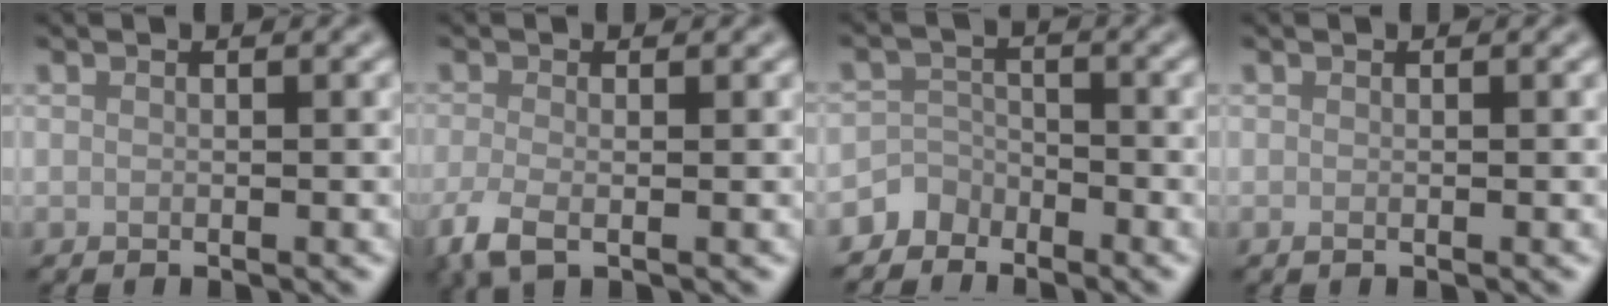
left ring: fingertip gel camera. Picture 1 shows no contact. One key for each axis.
{"total": 2.9, "fx": -1.4, "fy": 1.1, "fz": 2.4, "tx": -0.059, "ty": -0.009, "tz": -0.034}
{"total": 2.5, "fx": -2.1, "fy": 1.4, "fz": -0.2, "tx": 0.014, "ty": 0.007, "tz": -0.048}
{"total": 0.0}